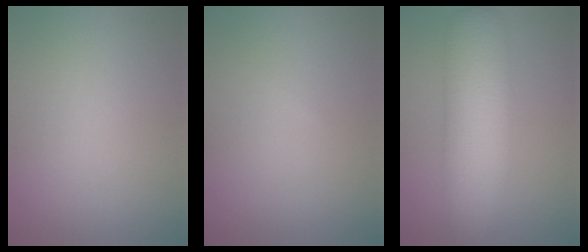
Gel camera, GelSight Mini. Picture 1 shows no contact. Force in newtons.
{"total": 0.0}
{"total": 8.0, "press": 8.0, "slide": 0.1}